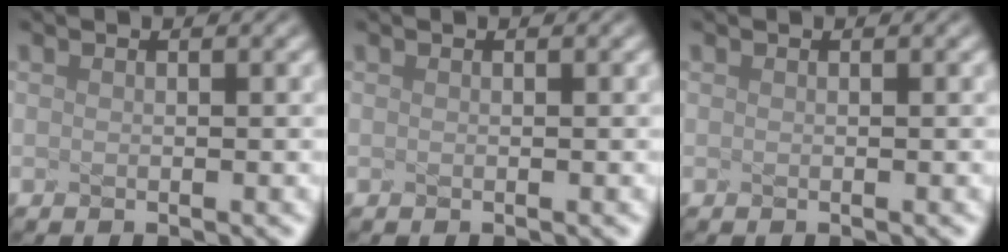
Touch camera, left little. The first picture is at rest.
{"total": 0.0}
{"total": 0.0}